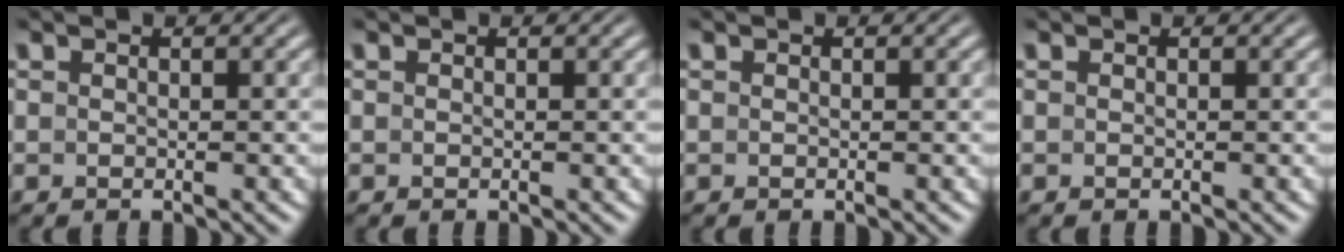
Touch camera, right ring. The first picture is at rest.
{"total": 0.0}
{"total": 0.0}
{"total": 0.0}